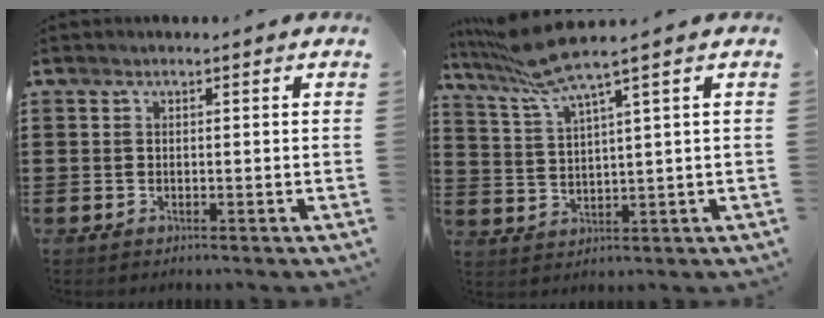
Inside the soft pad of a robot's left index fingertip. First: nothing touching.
{"total": 6.6, "force": [4.7, 0.1, 4.7], "torque": [-0.115, -0.012, 0.081]}